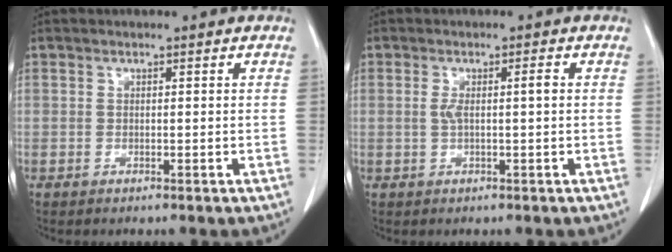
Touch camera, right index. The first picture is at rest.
{"total": 2.6, "force": [0.1, 0.2, 2.6], "torque": [-0.051, 0.008, 0.005]}